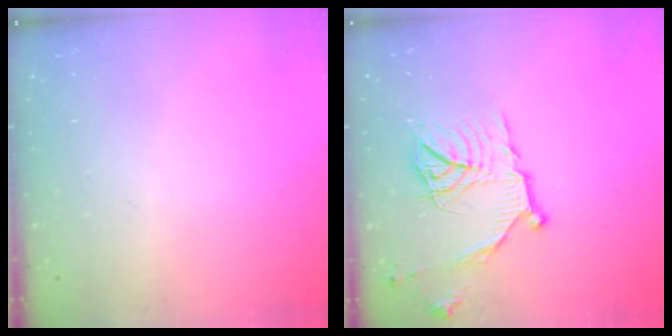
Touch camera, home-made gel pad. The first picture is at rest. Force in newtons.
{"total": 14.7, "press": 14.7, "slide": 0.2}